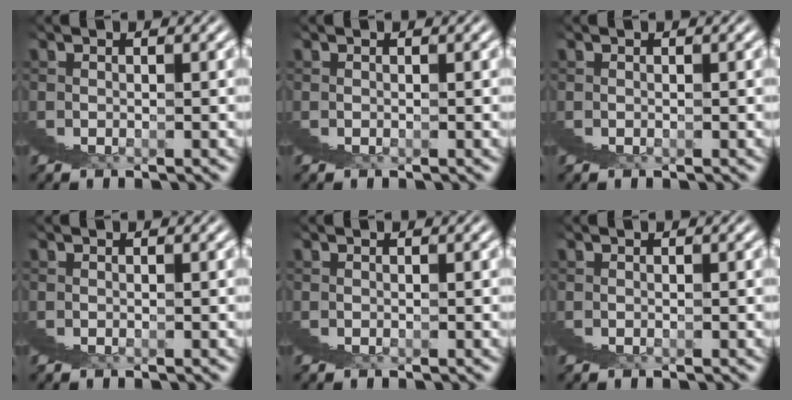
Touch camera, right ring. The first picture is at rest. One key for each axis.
{"total": 0.0}
{"total": 0.0}
{"total": 0.0}
{"total": 0.0}
{"total": 0.0}